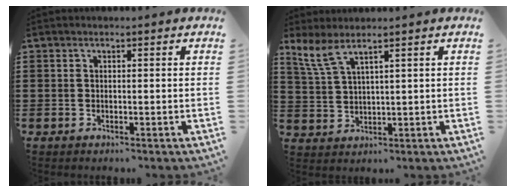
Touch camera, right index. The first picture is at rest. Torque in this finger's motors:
{"motor_torque": [1.00, 1.15, 0.08, 0.07]}